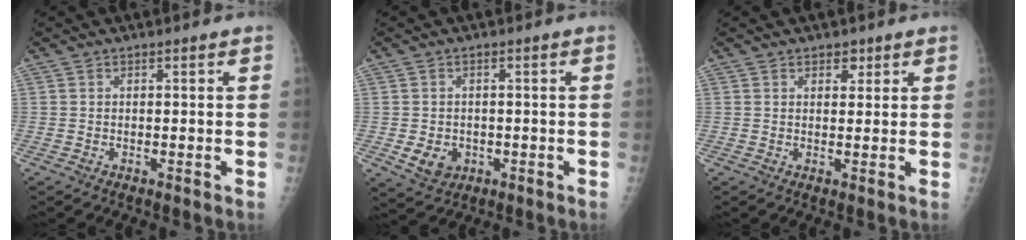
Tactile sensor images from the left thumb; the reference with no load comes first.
{"total": 4.8, "force": [-1.1, 4.0, 2.5], "torque": [-0.027, 0.001, -0.005]}
{"total": 2.2, "force": [1.4, 1.5, 1.0], "torque": [0.003, -0.007, 0.019]}